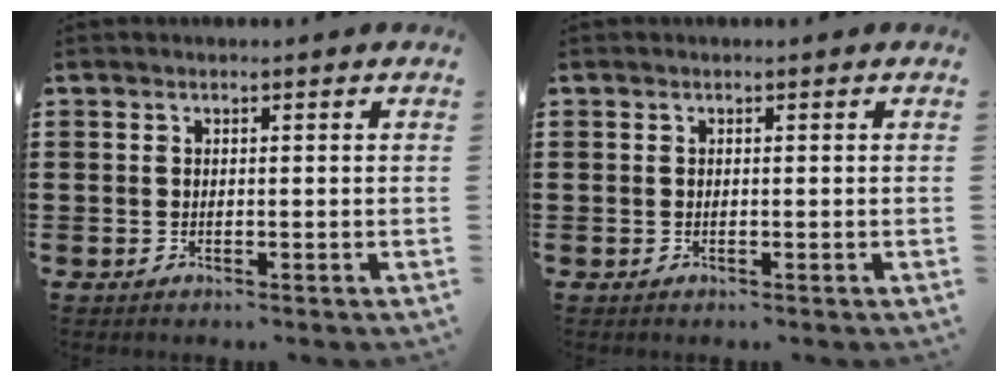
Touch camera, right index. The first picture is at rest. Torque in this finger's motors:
{"motor_torque": [-0.17, 1.97, 0.00, 0.00]}